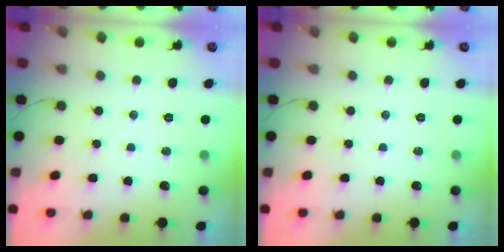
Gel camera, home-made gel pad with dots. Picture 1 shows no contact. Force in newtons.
{"total": 0.0}